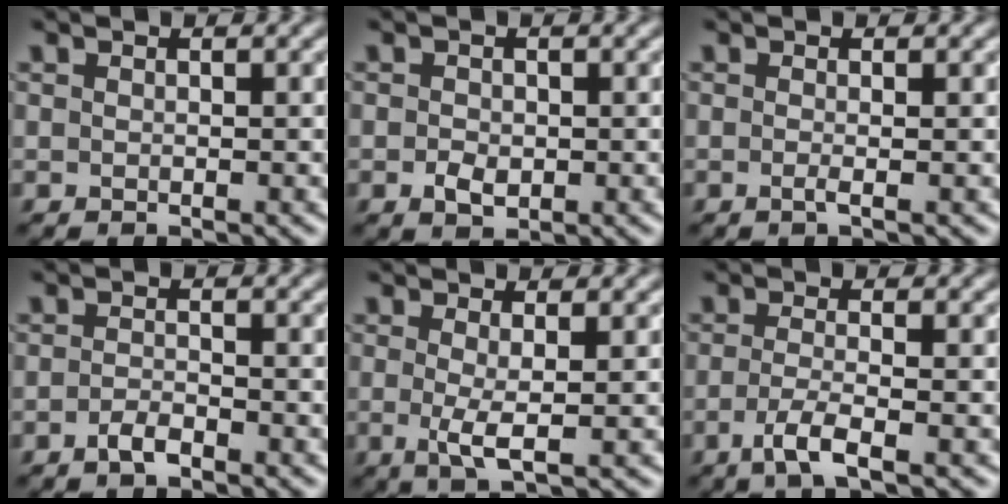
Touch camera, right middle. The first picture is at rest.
{"total": 1.6, "force": [-0.3, 1.2, 1.0], "torque": [-0.018, -0.003, -0.007]}
{"total": 1.0, "force": [-0.2, 0.3, 0.9], "torque": [-0.016, -0.007, -0.007]}
{"total": 1.5, "force": [-1.0, 0.5, 1.0], "torque": [-0.023, 0.001, -0.021]}
{"total": 2.4, "force": [0.0, 0.4, 2.3], "torque": [-0.048, -0.006, 0.000]}
{"total": 2.8, "force": [-1.3, 0.6, 2.4], "torque": [-0.049, -0.002, -0.033]}